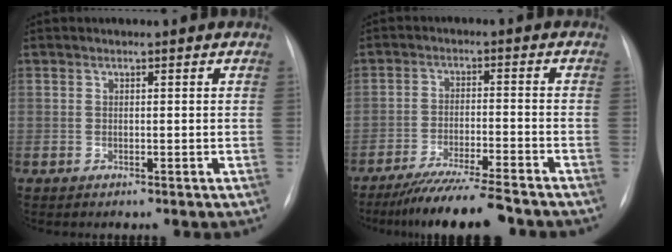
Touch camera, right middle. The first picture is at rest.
{"total": 10.8, "force": [-9.3, 0.0, 5.5], "torque": [-0.087, -0.030, -0.150]}